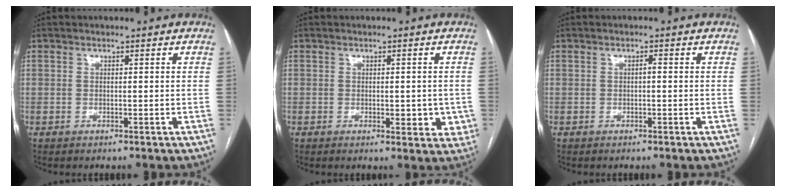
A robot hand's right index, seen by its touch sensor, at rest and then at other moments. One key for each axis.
{"total": 4.1, "fx": -0.7, "fy": 1.9, "fz": 3.5, "tx": -0.031, "ty": -0.003, "tz": -0.006}
{"total": 0.6, "fx": -0.1, "fy": 0.2, "fz": 0.6, "tx": -0.011, "ty": 0.002, "tz": -0.002}